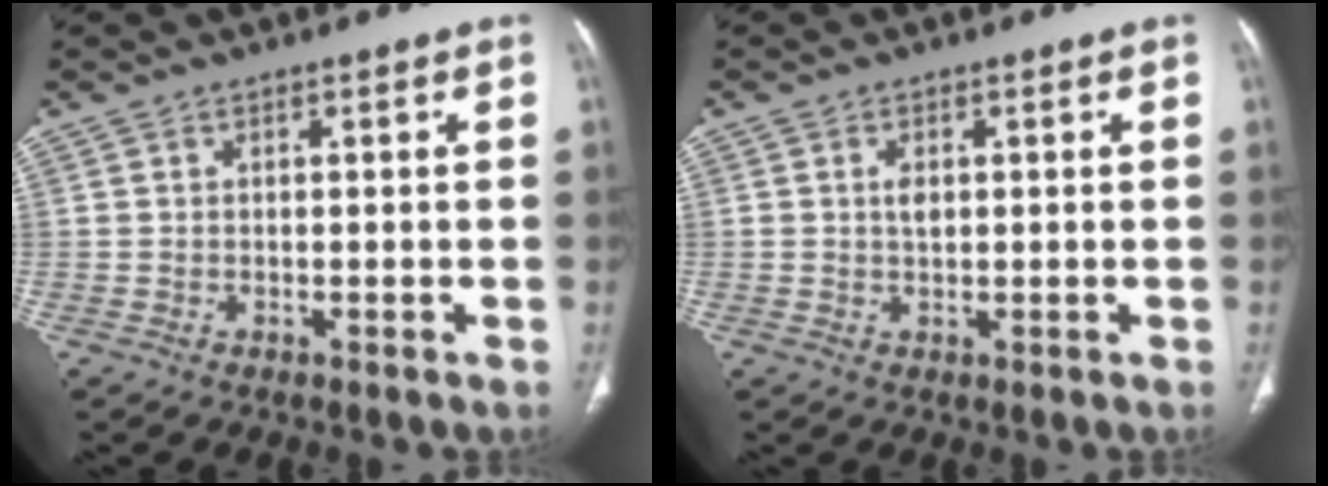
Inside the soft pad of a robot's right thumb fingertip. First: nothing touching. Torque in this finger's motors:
{"motor_torque": [0.82, 0.74, 0.50, -0.06, -0.03]}